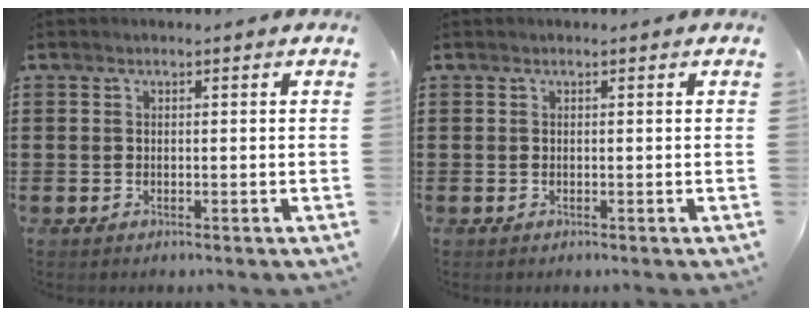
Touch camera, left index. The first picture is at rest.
{"total": 0.0}